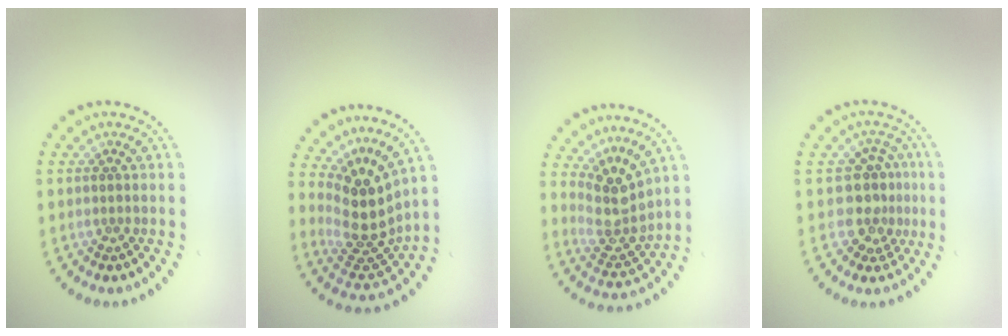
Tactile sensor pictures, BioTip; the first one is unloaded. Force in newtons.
{"total": 4.5, "press": 3.4, "slide": 2.9}
{"total": 3.9, "press": 2.9, "slide": 2.7}
{"total": 3.3, "press": 2.6, "slide": 2.0}